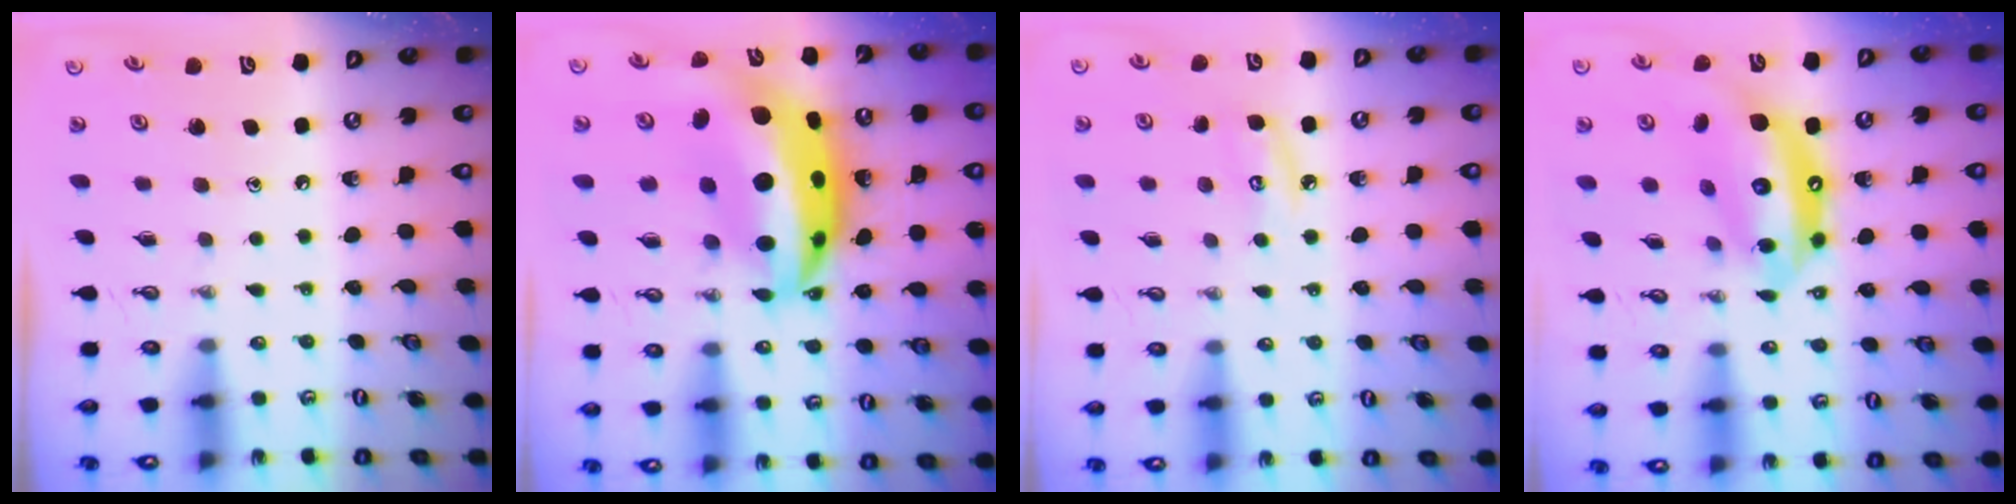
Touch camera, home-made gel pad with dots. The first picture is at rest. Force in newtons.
{"total": 19.4, "press": 19.4, "slide": 1.6}
{"total": 6.0, "press": 6.0, "slide": 0.7}
{"total": 16.6, "press": 16.6, "slide": 1.7}